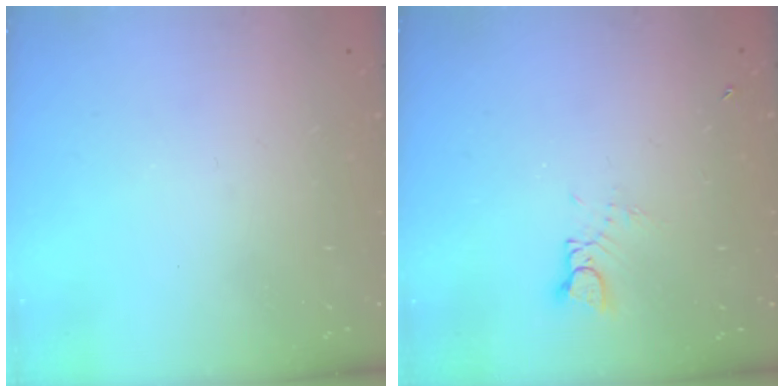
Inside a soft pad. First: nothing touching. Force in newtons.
{"total": 2.7, "press": 2.7, "slide": 0.2}